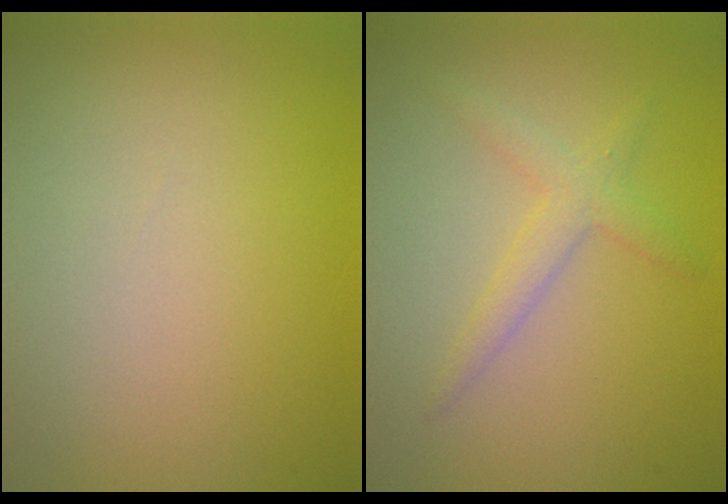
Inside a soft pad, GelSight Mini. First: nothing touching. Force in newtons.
{"total": 2.3, "press": 2.3, "slide": 0.1}